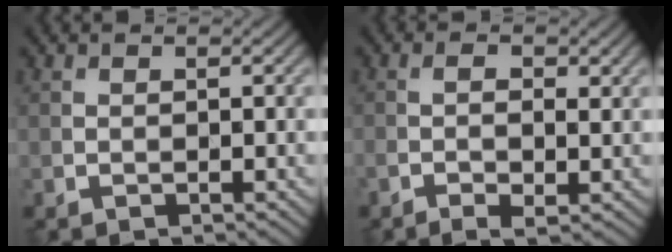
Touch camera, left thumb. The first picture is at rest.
{"total": 3.4, "force": [-0.8, 1.1, 3.1], "torque": [-0.061, -0.002, -0.016]}